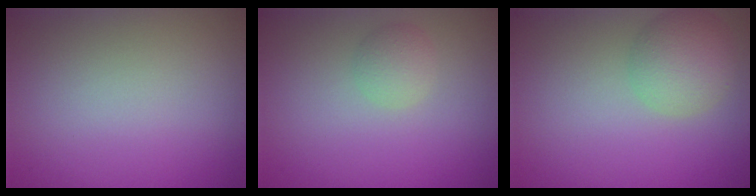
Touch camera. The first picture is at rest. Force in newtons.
{"total": 1.7, "press": 1.7, "slide": 0.1}
{"total": 3.9, "press": 3.9, "slide": 0.1}